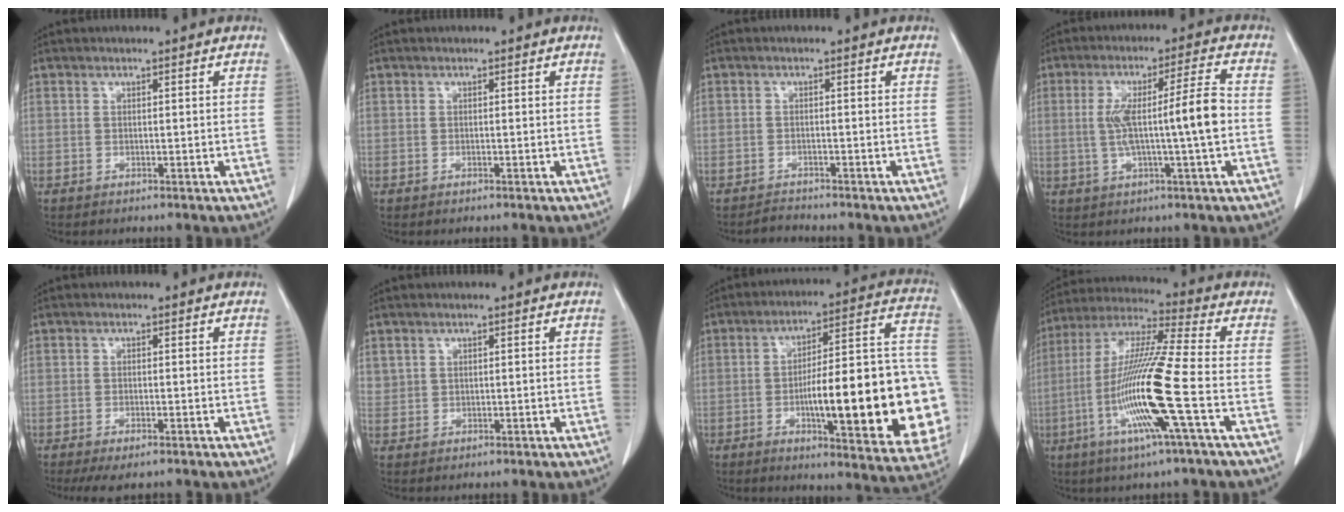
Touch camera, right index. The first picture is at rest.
{"total": 0.0}
{"total": 1.4, "force": [-1.2, 0.2, -0.6], "torque": [0.010, -0.006, -0.025]}
{"total": 10.1, "force": [-0.5, -0.3, 10.1], "torque": [-0.178, 0.017, -0.006]}
{"total": 3.4, "force": [-2.4, 0.9, 2.2], "torque": [-0.041, -0.009, -0.037]}
{"total": 1.3, "force": [0.7, 1.1, 0.1], "torque": [0.011, 0.009, 0.013]}
{"total": 25.9, "force": [-5.3, 4.6, 24.9], "torque": [-0.260, 0.022, -0.061]}
{"total": 15.9, "force": [-4.6, -1.0, 15.2], "torque": [-0.308, -0.013, -0.095]}